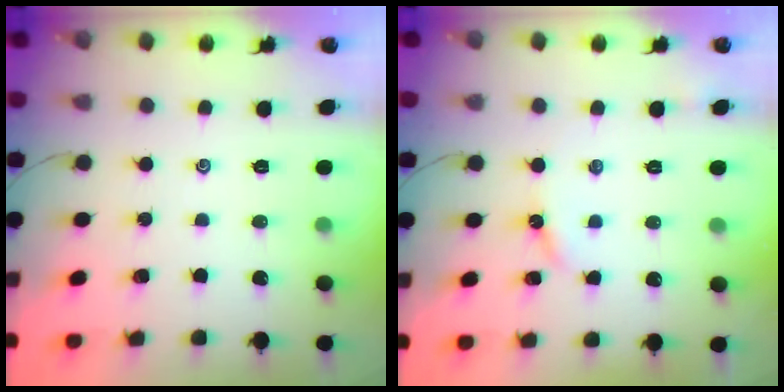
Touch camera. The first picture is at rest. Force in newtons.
{"total": 4.1, "press": 4.1, "slide": 0.4}